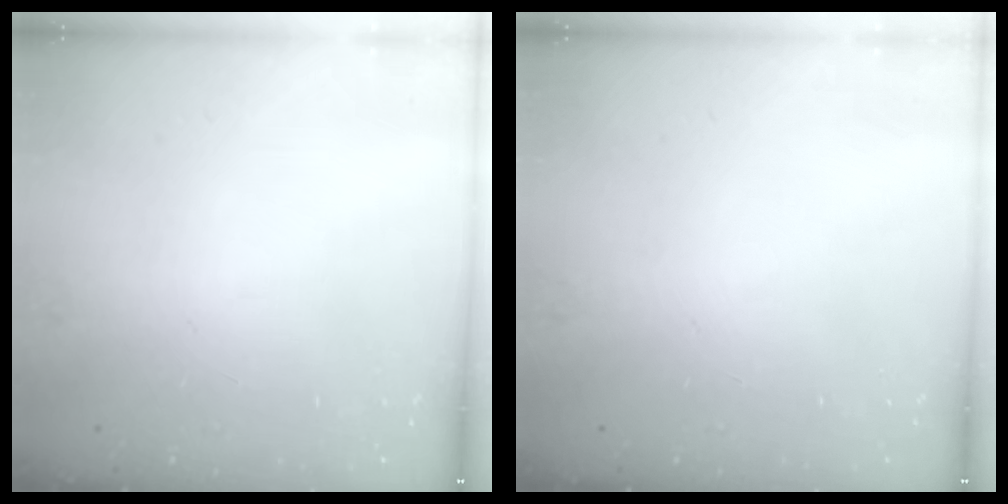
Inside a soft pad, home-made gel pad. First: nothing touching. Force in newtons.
{"total": 0.0}